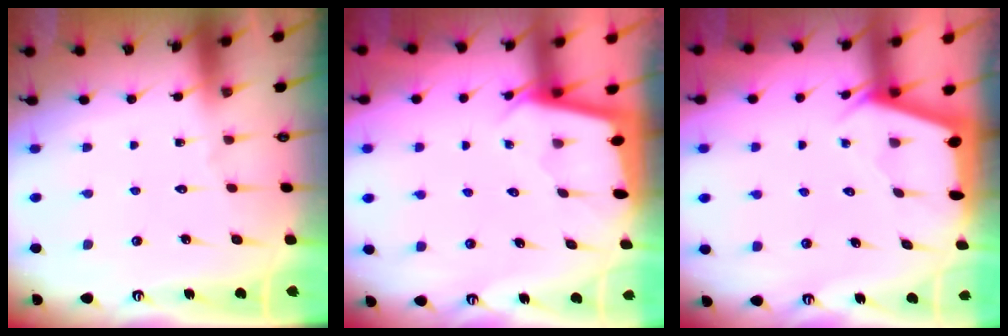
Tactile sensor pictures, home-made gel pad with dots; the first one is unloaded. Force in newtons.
{"total": 1.8, "press": 1.8, "slide": 0.1}
{"total": 2.4, "press": 2.3, "slide": 0.3}